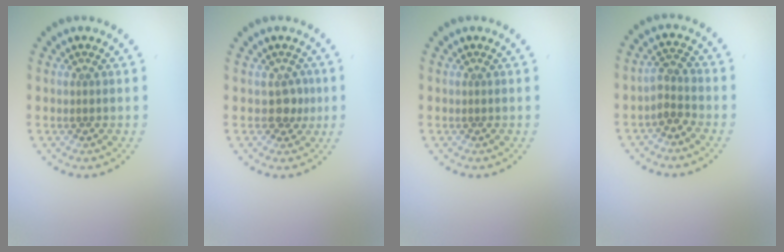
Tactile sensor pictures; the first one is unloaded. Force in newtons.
{"total": 1.7, "press": 1.3, "slide": 1.0}
{"total": 0.0}
{"total": 2.0, "press": 1.6, "slide": 1.2}